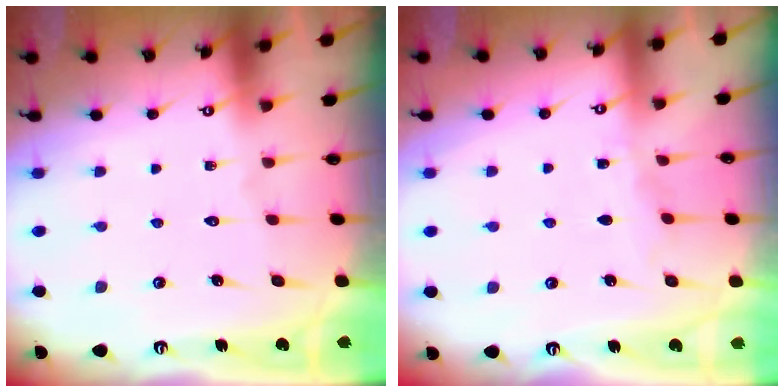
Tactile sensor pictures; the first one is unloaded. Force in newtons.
{"total": 3.9, "press": 3.9, "slide": 0.6}